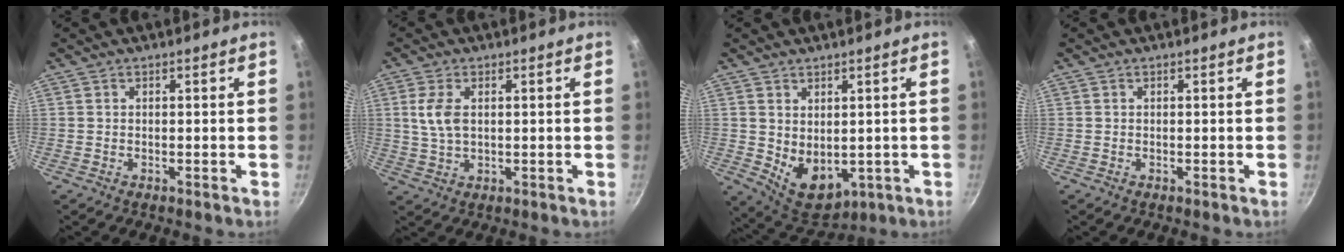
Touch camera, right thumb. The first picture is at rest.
{"total": 5.5, "force": [1.1, 3.2, 4.4], "torque": [-0.089, -0.001, 0.022]}
{"total": 8.6, "force": [0.4, 5.9, 6.2], "torque": [-0.071, -0.022, 0.031]}
{"total": 0.0}